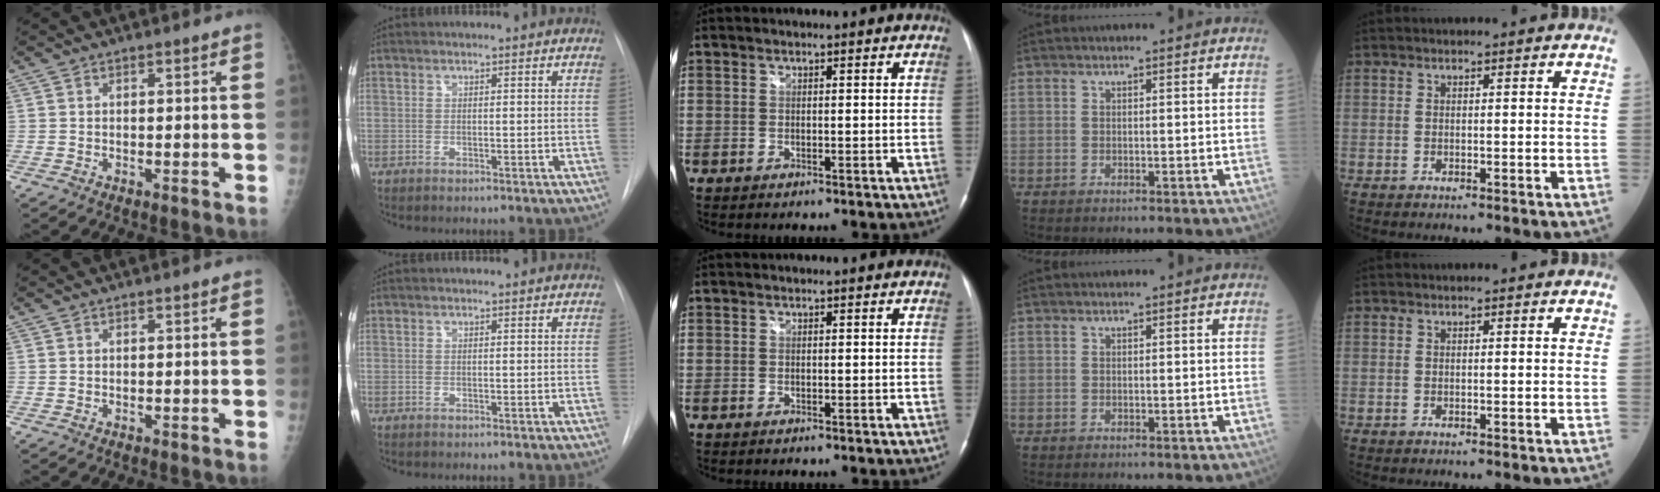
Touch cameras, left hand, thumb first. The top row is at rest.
{}